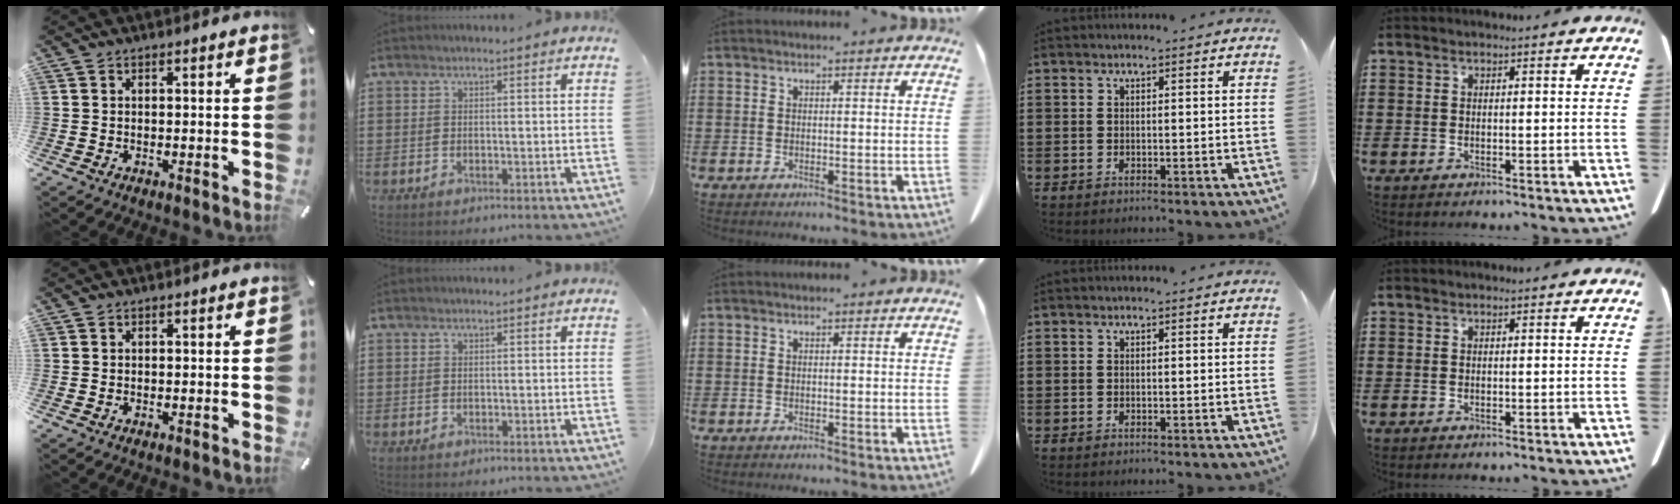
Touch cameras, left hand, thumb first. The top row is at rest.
{}